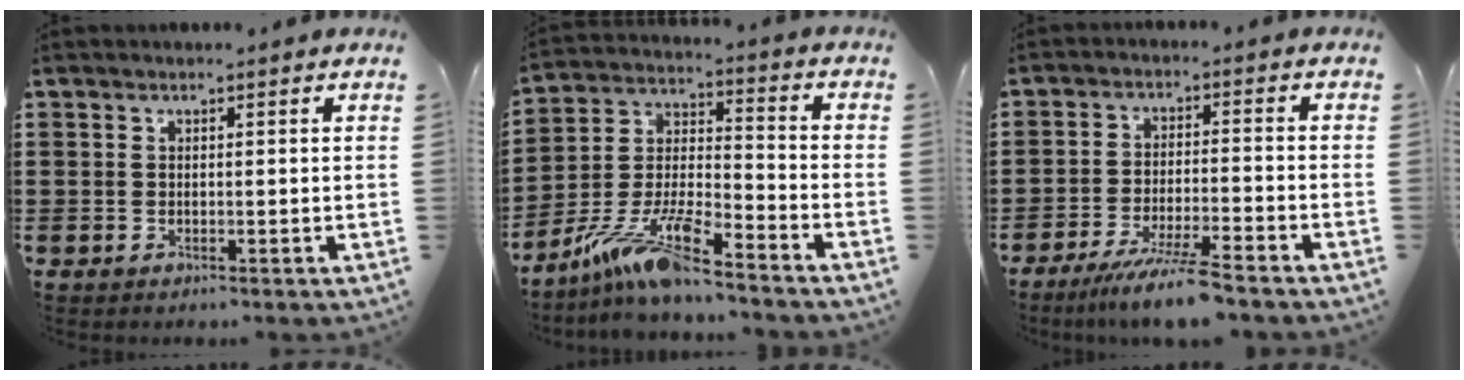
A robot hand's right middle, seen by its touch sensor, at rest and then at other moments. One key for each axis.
{"total": 11.4, "fx": -9.1, "fy": 1.3, "fz": 6.7, "tx": -0.149, "ty": 0.002, "tz": -0.184}
{"total": 6.5, "fx": -5.5, "fy": -0.4, "fz": 3.5, "tx": -0.072, "ty": -0.022, "tz": -0.102}